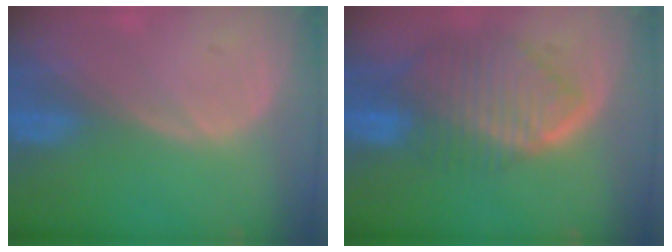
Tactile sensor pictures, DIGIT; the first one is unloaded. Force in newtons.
{"total": 10.1, "press": 8.6, "slide": 5.2}